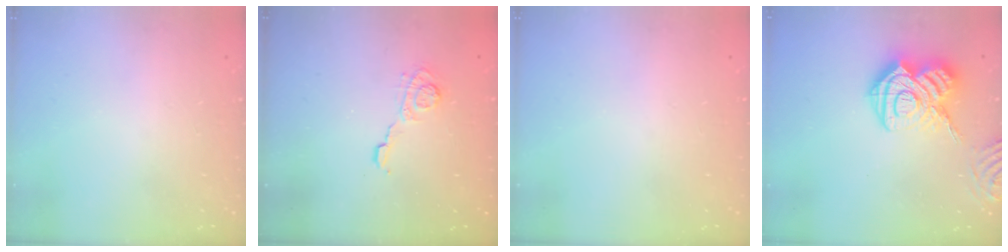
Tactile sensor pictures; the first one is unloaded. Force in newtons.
{"total": 5.8, "press": 5.7, "slide": 0.8}
{"total": 0.0}
{"total": 18.1, "press": 18.1, "slide": 1.7}